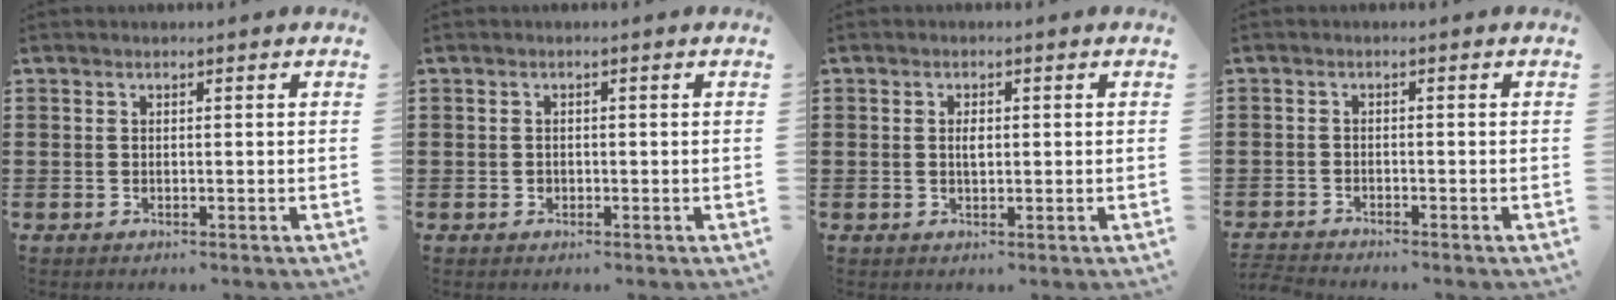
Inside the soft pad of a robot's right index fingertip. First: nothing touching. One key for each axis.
{"total": 0.7, "fx": -0.2, "fy": 0.6, "fz": 0.1, "tx": -0.003, "ty": 0.004, "tz": -0.005}
{"total": 1.6, "fx": 0.2, "fy": 0.7, "fz": 1.5, "tx": -0.028, "ty": 0.004, "tz": 0.002}
{"total": 1.8, "fx": -1.8, "fy": 0.0, "fz": 0.0, "tx": -0.004, "ty": 0.000, "tz": -0.038}